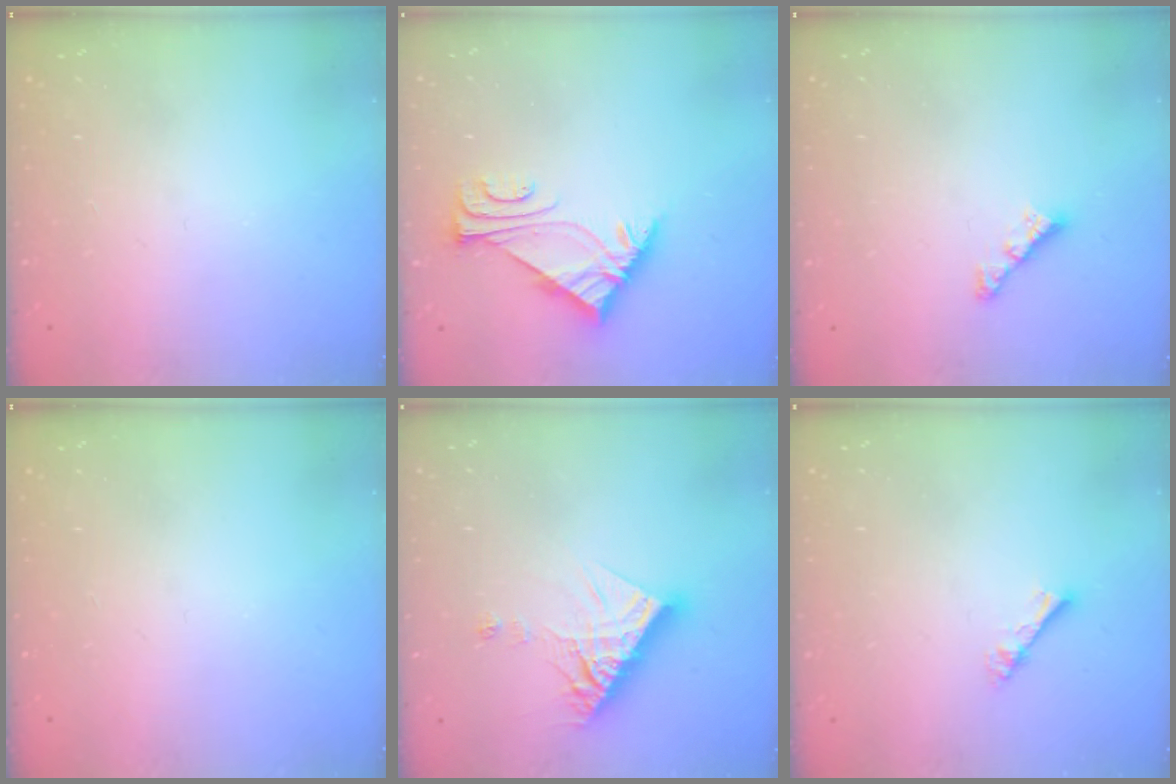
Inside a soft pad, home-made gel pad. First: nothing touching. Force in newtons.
{"total": 5.7, "press": 5.6, "slide": 0.9}
{"total": 4.5, "press": 4.4, "slide": 0.7}
{"total": 0.0}
{"total": 12.4, "press": 12.3, "slide": 1.0}
{"total": 2.3, "press": 2.3, "slide": 0.3}